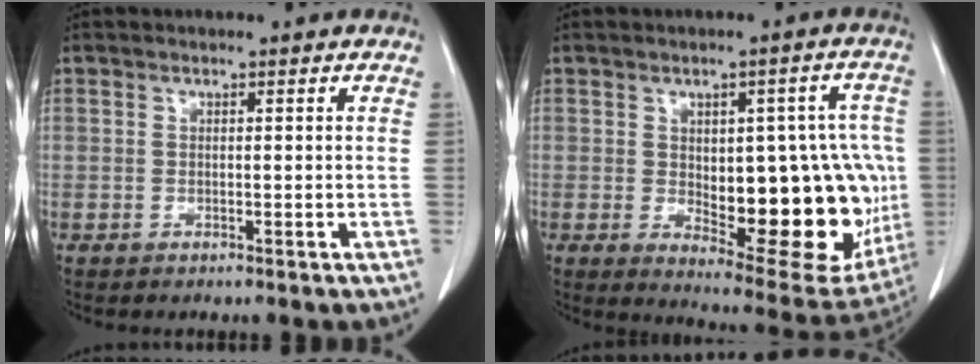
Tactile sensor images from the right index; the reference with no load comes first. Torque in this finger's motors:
{"motor_torque": [0.90, 0.17, 0.33, 0.06]}